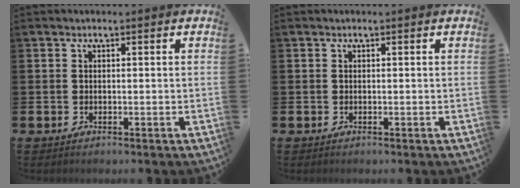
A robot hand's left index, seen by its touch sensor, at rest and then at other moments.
{"total": 0.0}